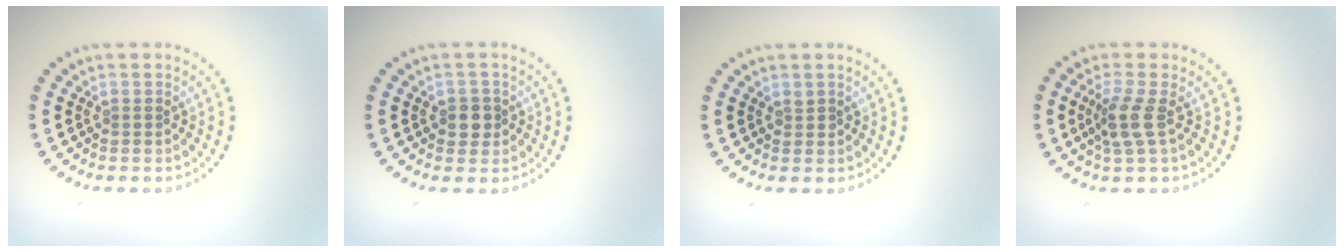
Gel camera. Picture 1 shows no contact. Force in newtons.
{"total": 1.9, "press": 1.8, "slide": 0.7}
{"total": 0.6, "press": 0.4, "slide": 0.4}
{"total": 2.6, "press": 2.0, "slide": 1.6}